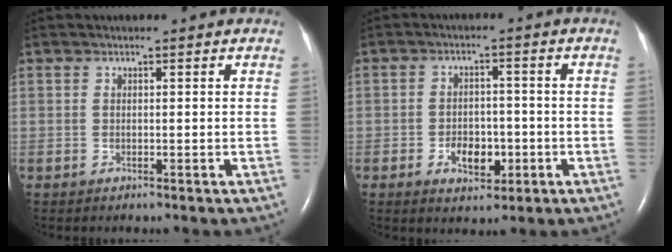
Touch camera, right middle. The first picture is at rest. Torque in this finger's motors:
{"motor_torque": [0.81, -0.31, 0.14, 0.05]}